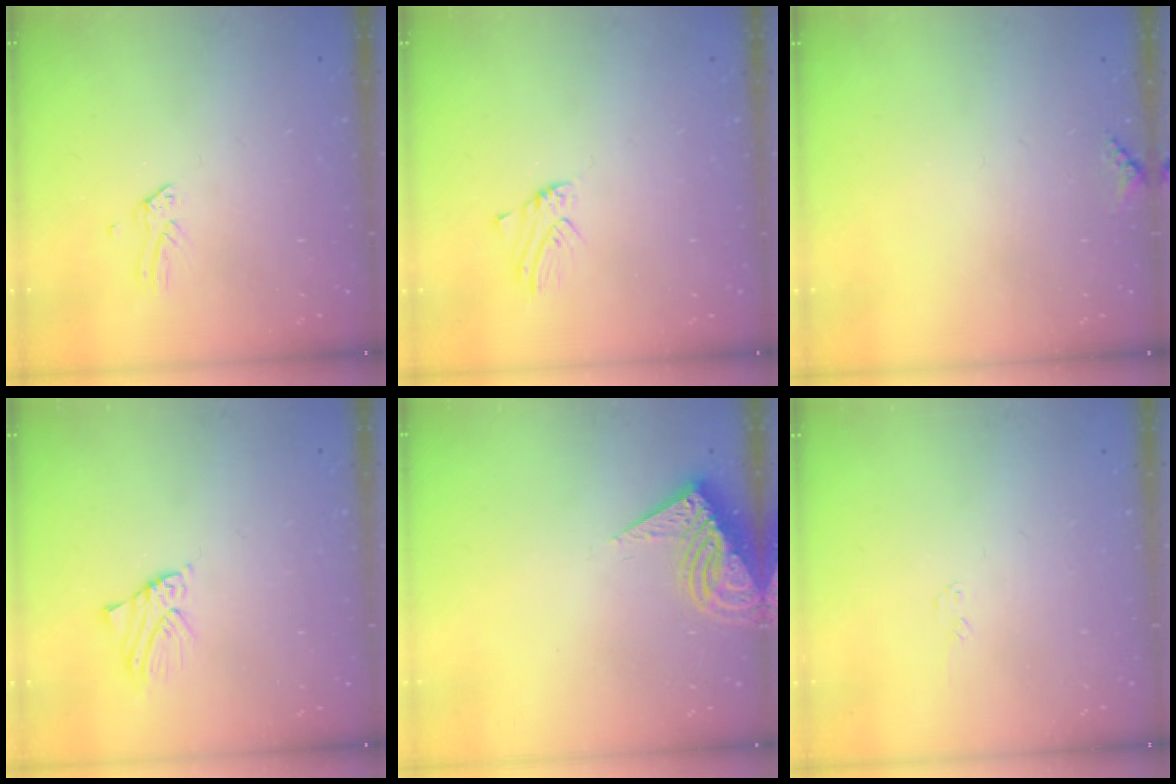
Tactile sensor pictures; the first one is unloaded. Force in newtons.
{"total": 0.0}
{"total": 4.4, "press": 4.2, "slide": 1.5}
{"total": 1.5, "press": 1.5, "slide": 0.1}
{"total": 8.5, "press": 8.5, "slide": 0.5}
{"total": 3.7, "press": 3.7, "slide": 0.2}